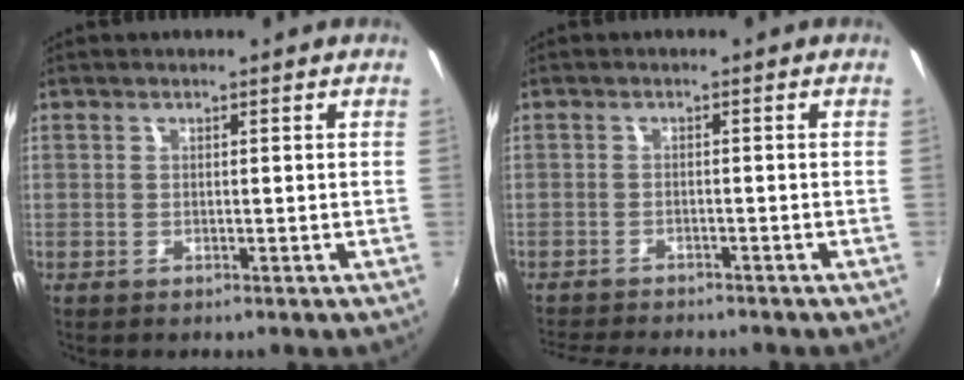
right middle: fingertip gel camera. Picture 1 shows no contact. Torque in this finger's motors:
{"motor_torque": [0.51, -1.13, 0.13, 0.03]}